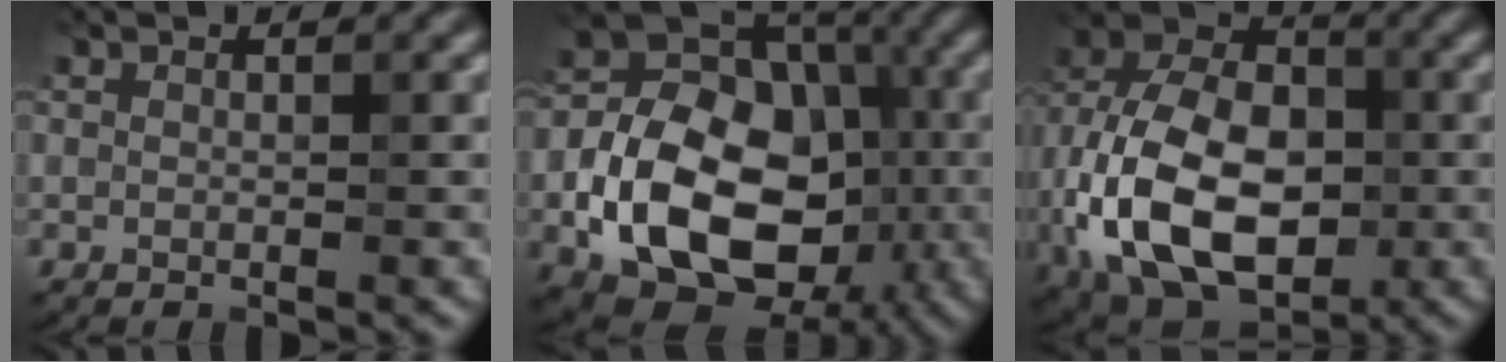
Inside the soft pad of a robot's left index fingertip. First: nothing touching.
{"total": 14.2, "force": [-4.1, 9.8, 9.4], "torque": [-0.169, -0.018, -0.081]}
{"total": 14.2, "force": [-3.5, 9.1, 10.3], "torque": [-0.211, -0.003, -0.077]}